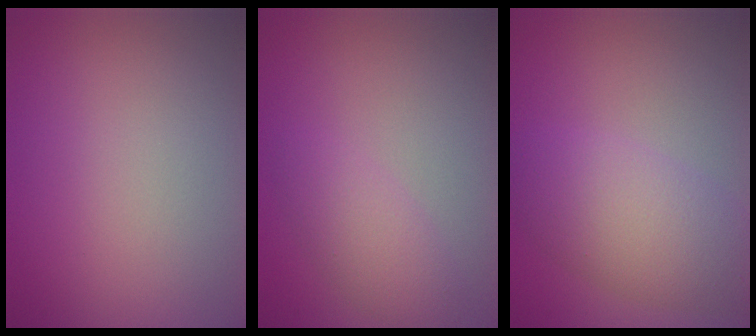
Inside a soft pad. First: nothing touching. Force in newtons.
{"total": 2.5, "press": 2.5, "slide": 0.1}
{"total": 5.6, "press": 5.6, "slide": 0.1}